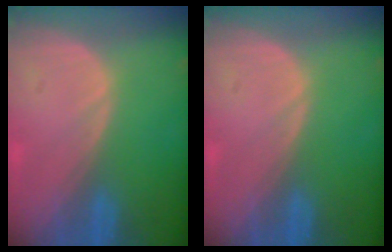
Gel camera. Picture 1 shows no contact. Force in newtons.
{"total": 0.0}